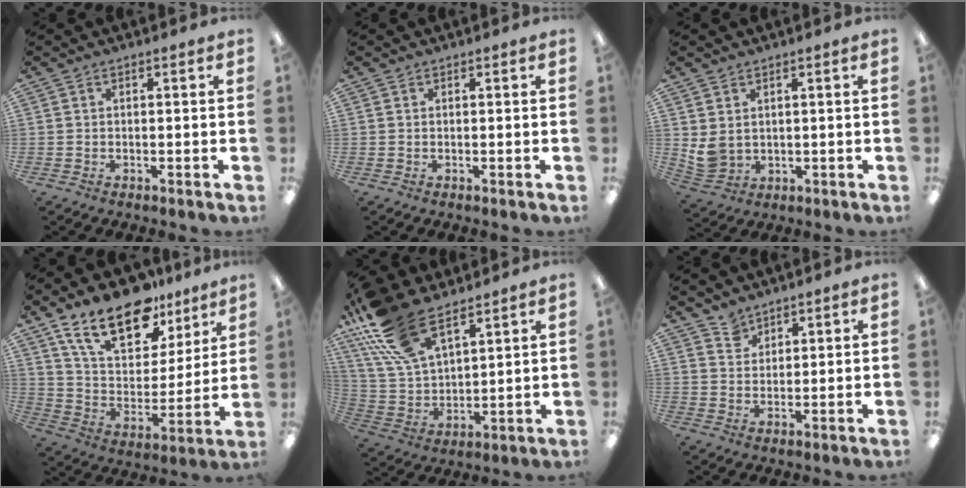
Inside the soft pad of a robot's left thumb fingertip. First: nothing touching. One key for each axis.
{"total": 0.0}
{"total": 4.7, "fx": 2.3, "fy": 3.8, "fz": 1.8, "tx": -0.040, "ty": -0.011, "tz": 0.046}
{"total": 20.1, "fx": 13.8, "fy": 9.7, "fz": 10.8, "tx": -0.193, "ty": -0.070, "tz": 0.247}
{"total": 19.0, "fx": 12.9, "fy": 8.9, "fz": 10.7, "tx": -0.258, "ty": -0.055, "tz": 0.240}
{"total": 4.1, "fx": 3.6, "fy": 2.1, "fz": 0.2, "tx": 0.002, "ty": -0.019, "tz": 0.068}